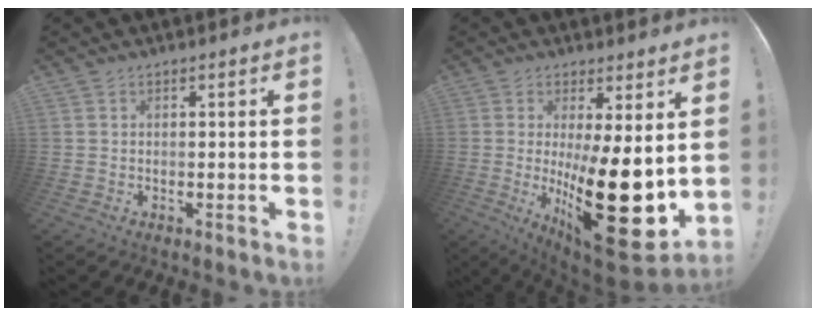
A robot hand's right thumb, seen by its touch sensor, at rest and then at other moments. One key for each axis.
{"total": 23.8, "fx": -3.2, "fy": 6.7, "fz": 22.6, "tx": -0.326, "ty": -0.026, "tz": -0.031}